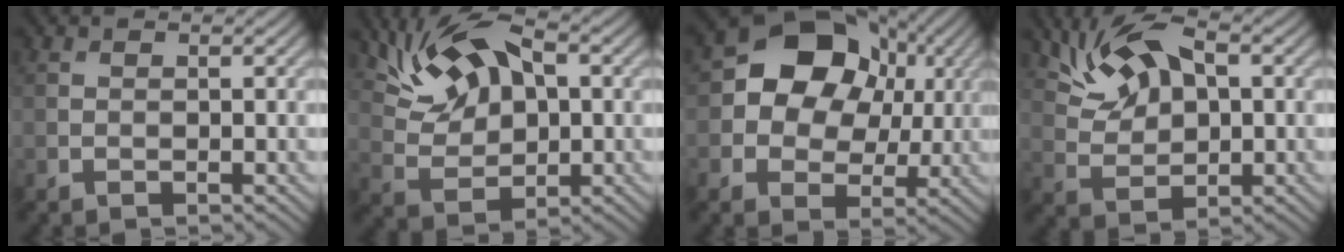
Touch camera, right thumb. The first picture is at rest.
{"total": 9.7, "force": [3.9, 5.4, 7.1], "torque": [-0.148, 0.010, 0.071]}
{"total": 11.2, "force": [2.4, 9.0, 6.2], "torque": [-0.108, 0.003, 0.022]}
{"total": 8.0, "force": [3.4, 4.4, 5.7], "torque": [-0.119, 0.006, 0.062]}